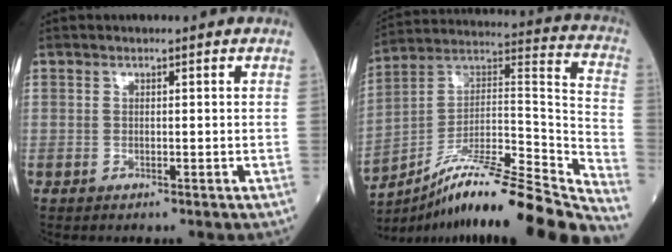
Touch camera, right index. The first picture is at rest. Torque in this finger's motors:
{"motor_torque": [0.05, -0.17, 0.50, 0.13]}